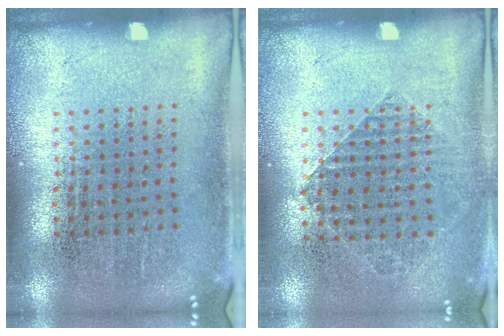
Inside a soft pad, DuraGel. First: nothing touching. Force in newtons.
{"total": 0.9, "press": 0.9, "slide": 0.1}